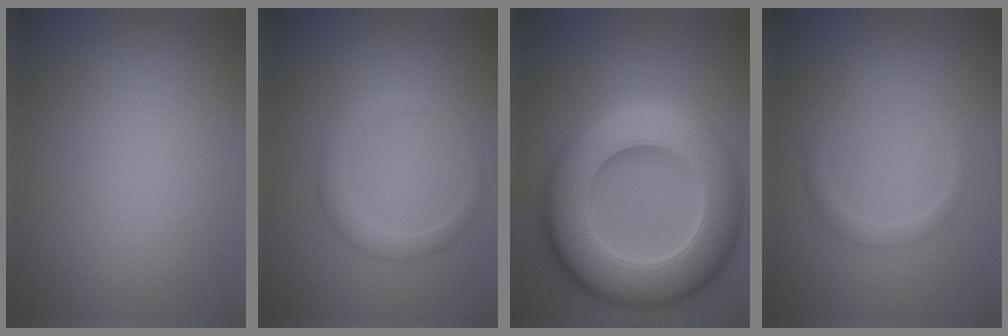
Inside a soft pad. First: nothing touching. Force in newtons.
{"total": 2.0, "press": 2.0, "slide": 0.1}
{"total": 13.5, "press": 13.5, "slide": 0.6}
{"total": 1.3, "press": 1.3, "slide": 0.1}